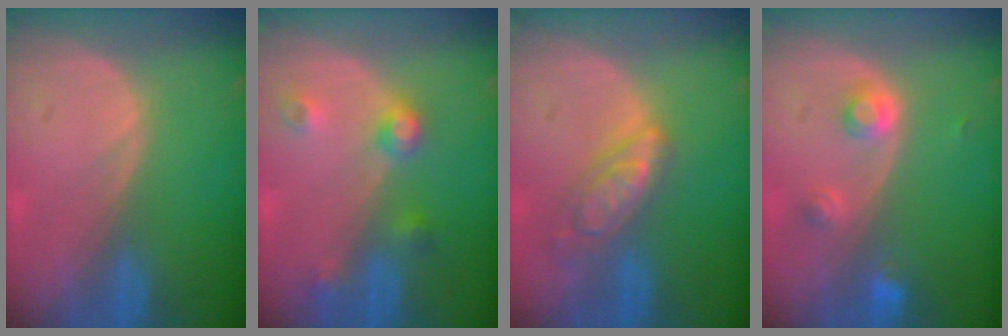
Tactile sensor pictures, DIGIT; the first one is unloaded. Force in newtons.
{"total": 4.3, "press": 3.8, "slide": 1.9}
{"total": 6.2, "press": 5.5, "slide": 2.9}
{"total": 3.3, "press": 3.2, "slide": 0.8}